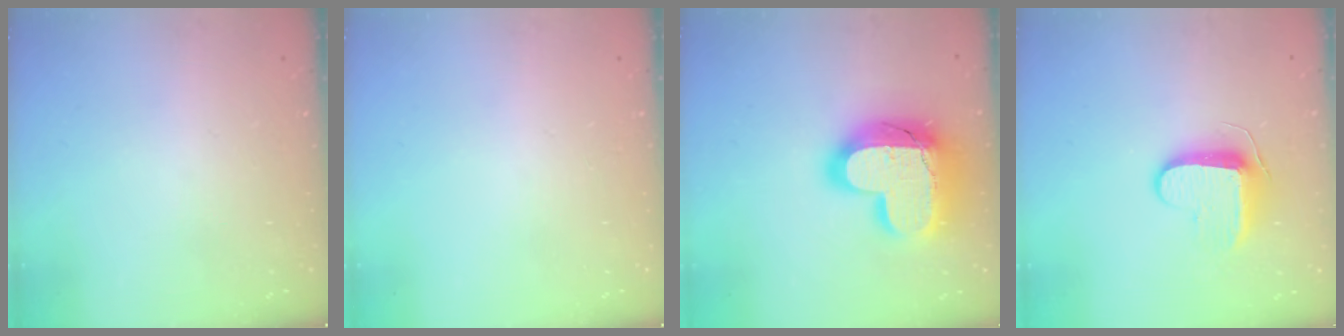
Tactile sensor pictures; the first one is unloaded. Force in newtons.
{"total": 0.0}
{"total": 22.3, "press": 22.3, "slide": 1.5}
{"total": 8.9, "press": 8.9, "slide": 0.8}